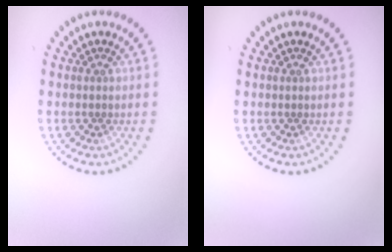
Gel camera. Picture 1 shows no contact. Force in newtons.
{"total": 0.0}